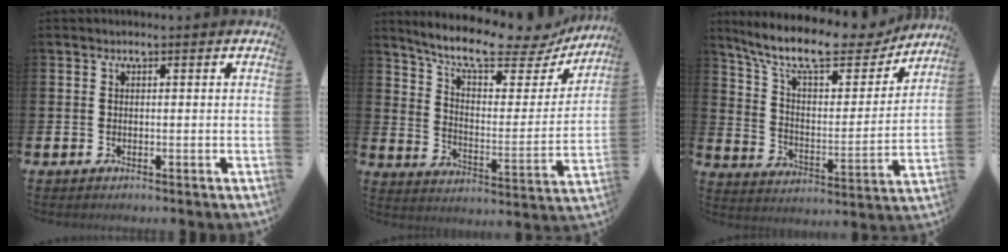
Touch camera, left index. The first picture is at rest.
{"total": 11.2, "force": [9.9, 2.4, 4.8], "torque": [-0.110, -0.071, 0.164]}
{"total": 12.1, "force": [10.4, 3.2, 5.1], "torque": [-0.127, -0.066, 0.177]}